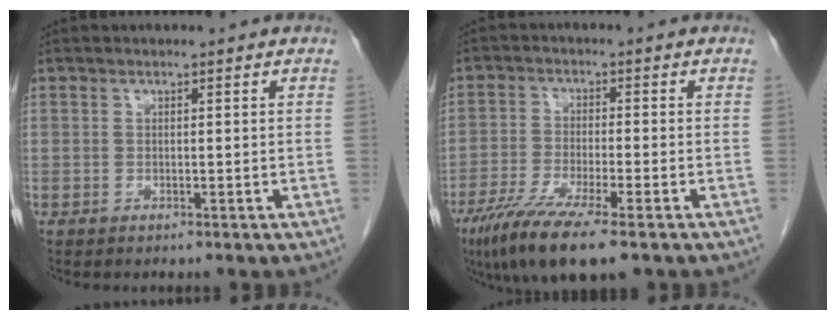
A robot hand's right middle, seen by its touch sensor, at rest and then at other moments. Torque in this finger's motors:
{"motor_torque": [1.16, -0.97, 0.18, 0.10]}